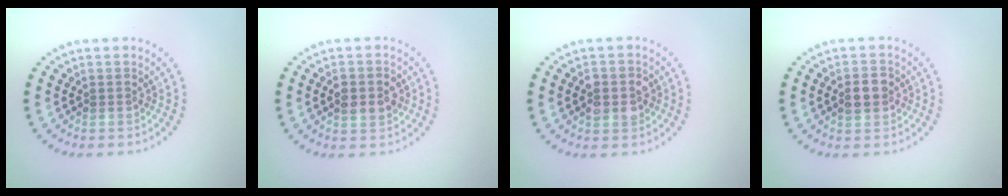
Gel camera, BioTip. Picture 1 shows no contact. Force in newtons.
{"total": 3.0, "press": 3.0, "slide": 0.1}
{"total": 2.7, "press": 2.7, "slide": 0.2}
{"total": 2.9, "press": 2.9, "slide": 0.1}